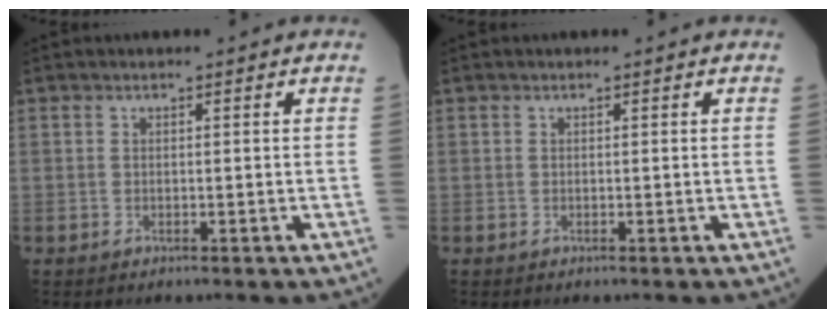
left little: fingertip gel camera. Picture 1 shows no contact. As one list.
[{"total": 0.0}]